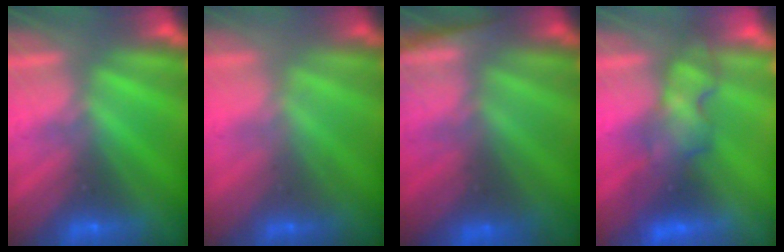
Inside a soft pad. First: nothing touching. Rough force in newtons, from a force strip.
{"total": 2.0}
{"total": 10.8}
{"total": 4.1}